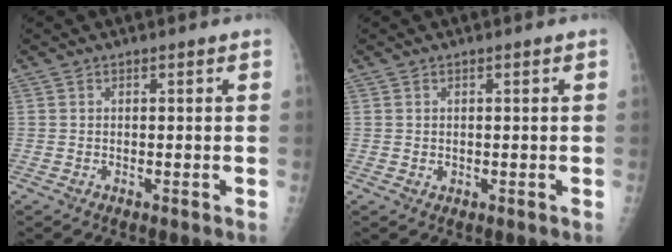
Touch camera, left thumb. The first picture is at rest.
{"total": 0.9, "force": [0.0, 0.8, 0.4], "torque": [-0.004, -0.001, 0.004]}